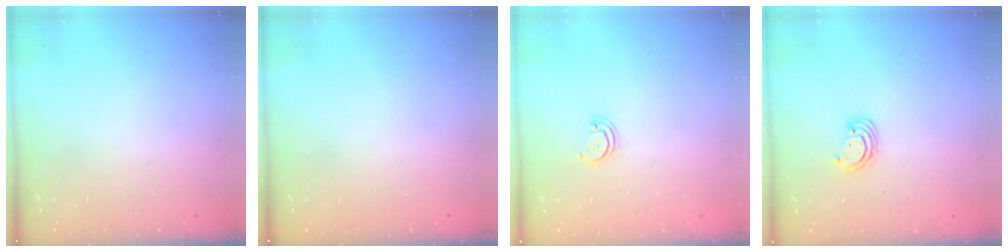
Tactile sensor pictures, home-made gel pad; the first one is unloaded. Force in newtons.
{"total": 0.0}
{"total": 2.5, "press": 2.5, "slide": 0.2}
{"total": 3.4, "press": 3.4, "slide": 0.3}